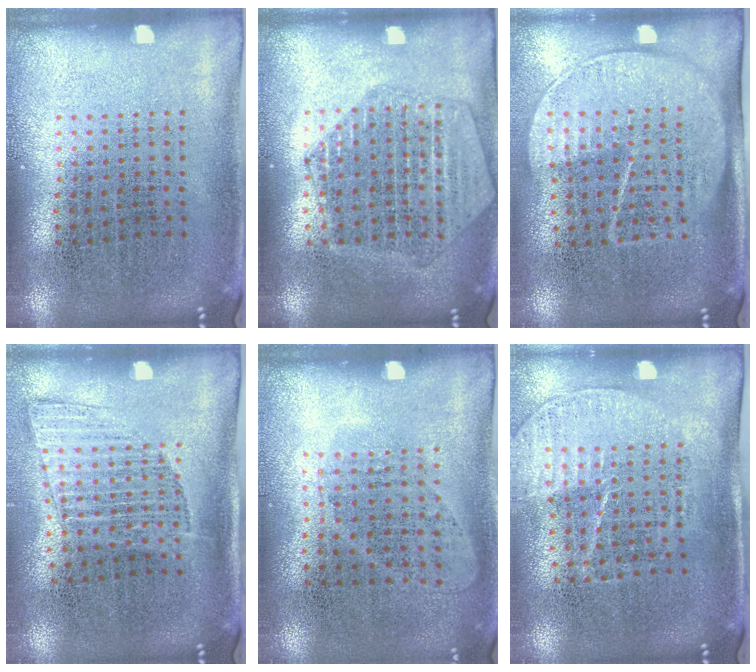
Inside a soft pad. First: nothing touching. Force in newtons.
{"total": 1.9, "press": 1.8, "slide": 0.6}
{"total": 1.8, "press": 1.4, "slide": 1.0}
{"total": 1.3, "press": 1.0, "slide": 0.8}
{"total": 1.0, "press": 0.8, "slide": 0.5}
{"total": 1.5, "press": 1.3, "slide": 0.8}